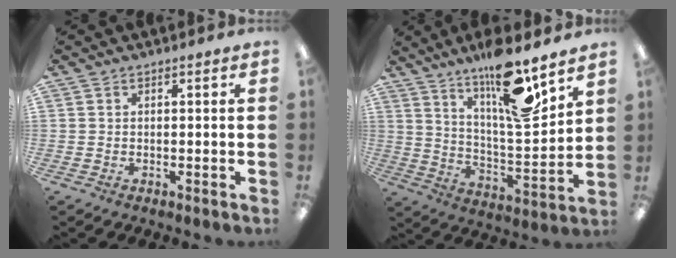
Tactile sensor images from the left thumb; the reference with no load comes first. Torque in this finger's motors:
{"motor_torque": [0.44, 0.37, 1.67, -1.10, 0.31]}